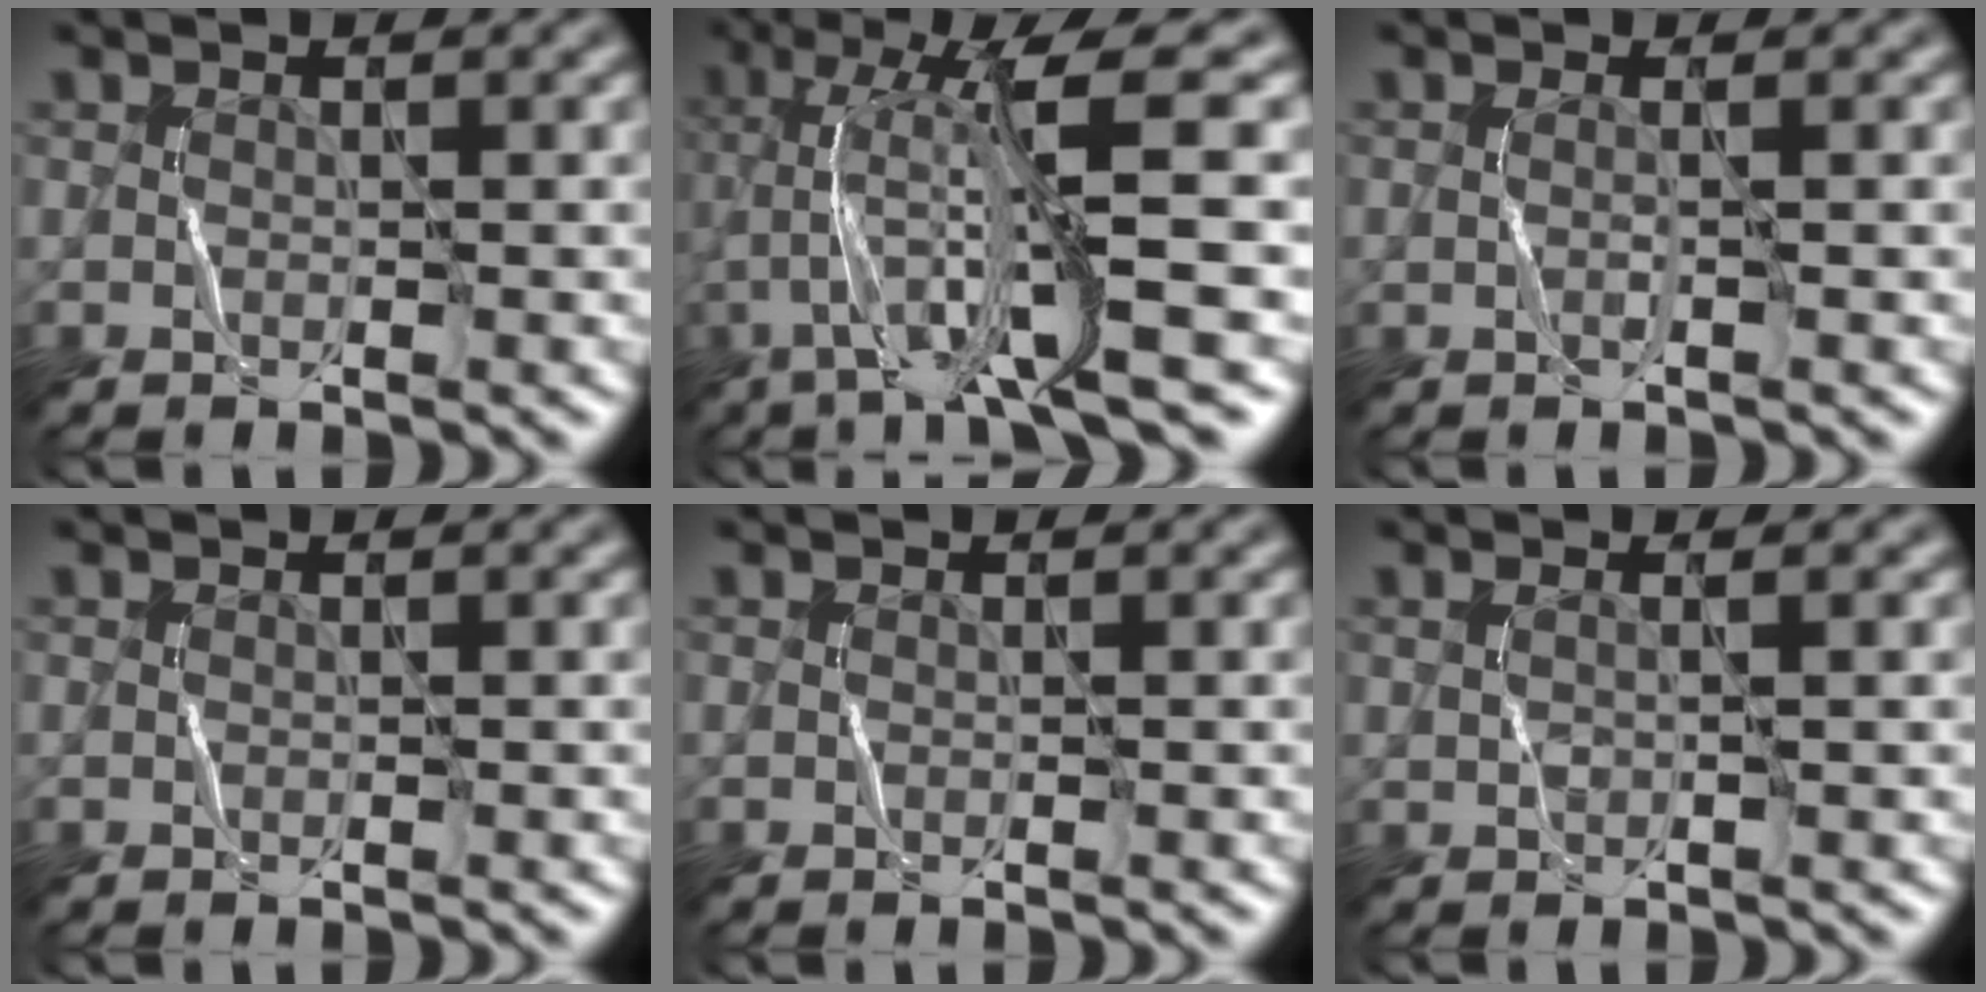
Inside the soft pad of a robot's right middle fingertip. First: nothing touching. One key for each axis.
{"total": 9.4, "fx": -2.2, "fy": 1.1, "fz": 9.0, "tx": -0.142, "ty": 0.021, "tz": -0.033}
{"total": 1.3, "fx": 0.4, "fy": 0.7, "fz": 1.1, "tx": -0.001, "ty": -0.005, "tz": -0.013}
{"total": 0.0}
{"total": 0.0}
{"total": 0.7, "fx": 0.5, "fy": 0.2, "fz": 0.5, "tx": -0.010, "ty": -0.003, "tz": 0.005}